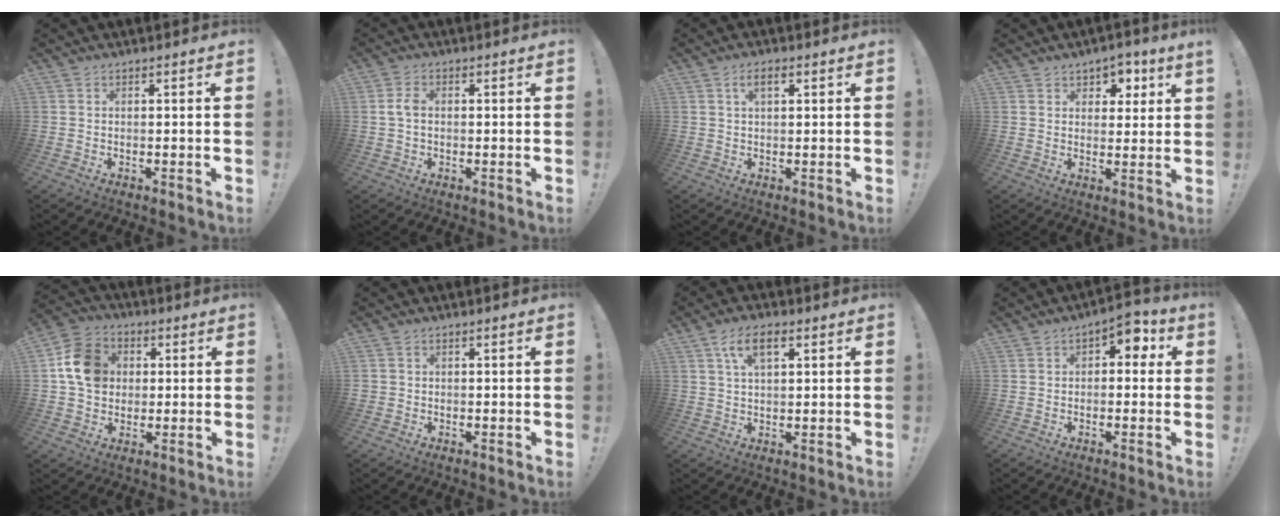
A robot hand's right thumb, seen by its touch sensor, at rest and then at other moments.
{"total": 3.5, "force": [-0.2, 2.3, 2.5], "torque": [-0.057, 0.009, -0.003]}
{"total": 3.5, "force": [1.3, 1.6, 2.8], "torque": [-0.044, 0.000, 0.019]}
{"total": 4.9, "force": [3.5, 3.1, 1.7], "torque": [-0.005, -0.028, 0.058]}
{"total": 13.2, "force": [2.2, 11.2, 6.8], "torque": [-0.097, 0.009, 0.048]}
{"total": 1.1, "force": [-0.2, 1.1, 0.2], "torque": [-0.006, 0.005, -0.002]}
{"total": 7.5, "force": [3.1, 3.6, 5.8], "torque": [-0.093, 0.001, 0.053]}
{"total": 4.9, "force": [1.1, 3.1, 3.6], "torque": [-0.038, -0.006, 0.015]}